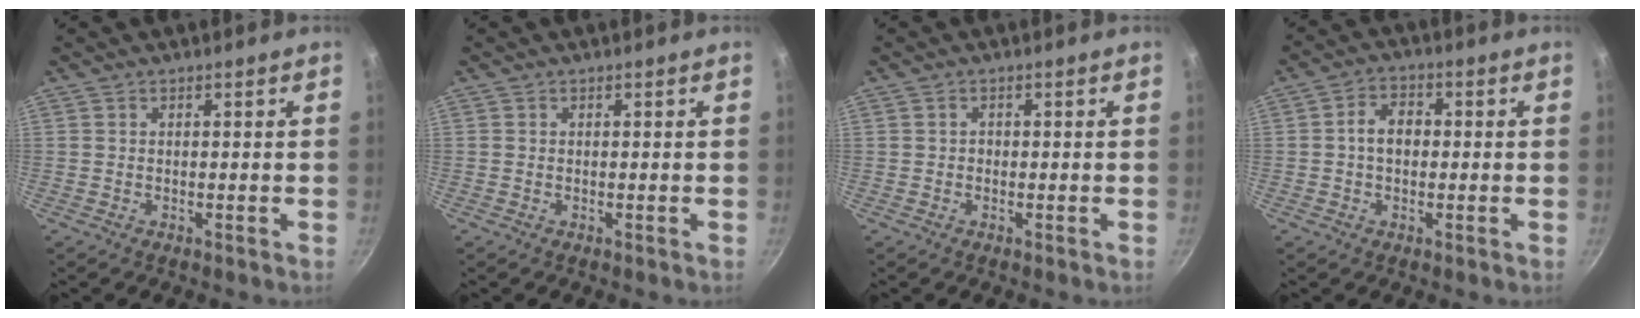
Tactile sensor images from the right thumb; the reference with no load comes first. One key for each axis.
{"total": 0.0}
{"total": 0.6, "fx": -0.3, "fy": 0.5, "fz": 0.2, "tx": -0.001, "ty": 0.001, "tz": -0.006}
{"total": 5.0, "fx": -0.1, "fy": 3.7, "fz": 3.4, "tx": -0.037, "ty": 0.017, "tz": -0.008}